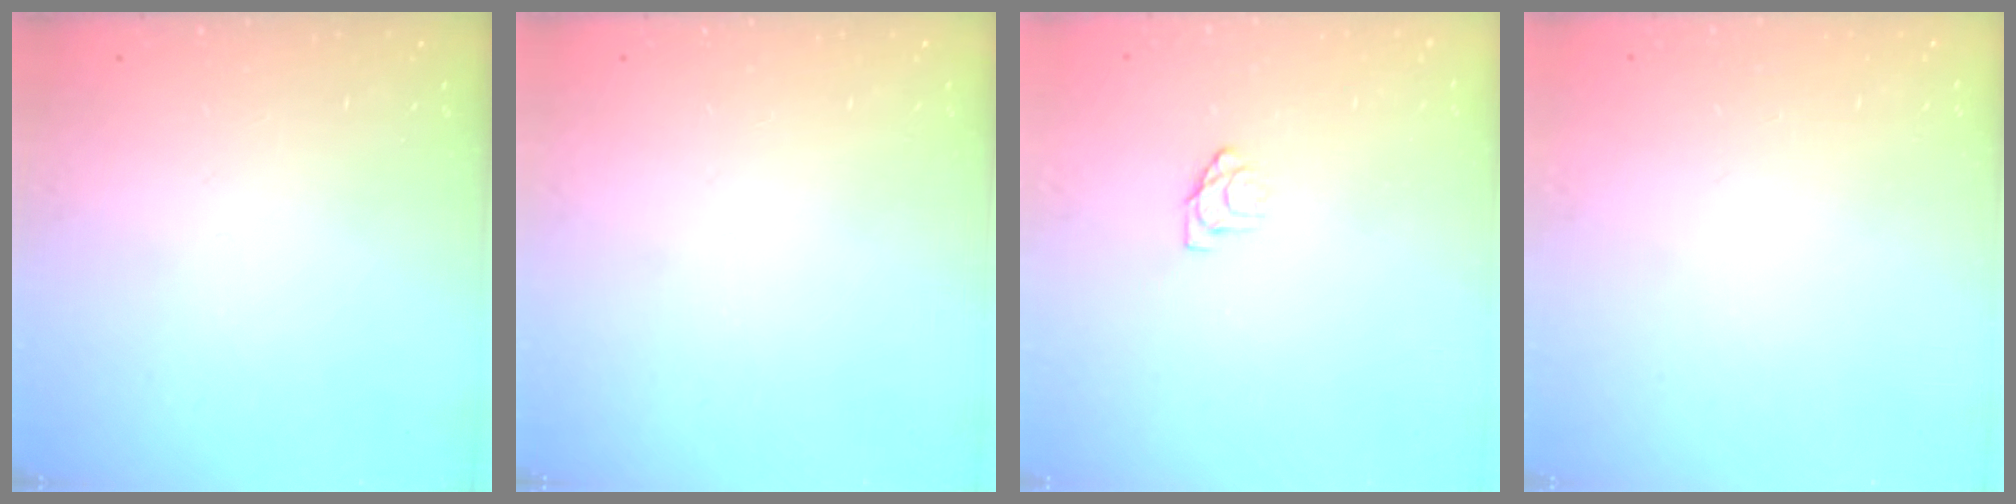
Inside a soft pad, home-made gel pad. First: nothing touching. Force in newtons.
{"total": 0.0}
{"total": 4.5, "press": 4.5, "slide": 0.3}
{"total": 0.7, "press": 0.6, "slide": 0.1}